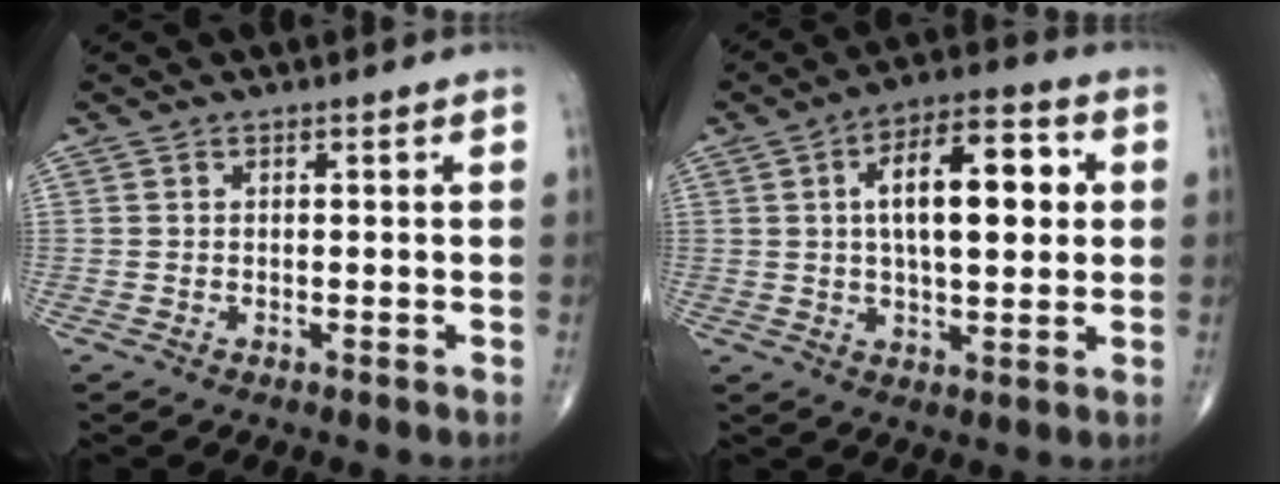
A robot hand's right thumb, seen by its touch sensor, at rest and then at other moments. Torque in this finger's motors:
{"motor_torque": [1.71, 2.79, 1.26, 0.19, 0.17]}